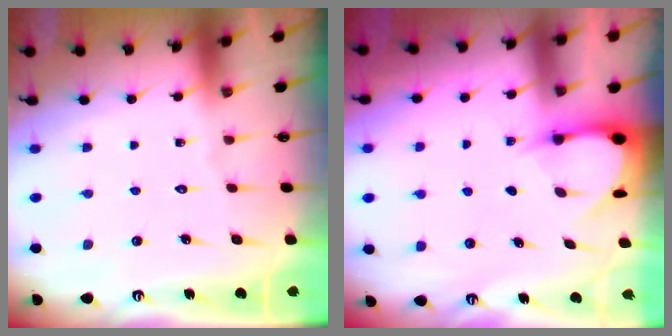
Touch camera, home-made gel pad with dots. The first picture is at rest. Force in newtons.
{"total": 3.3, "press": 3.3, "slide": 0.4}